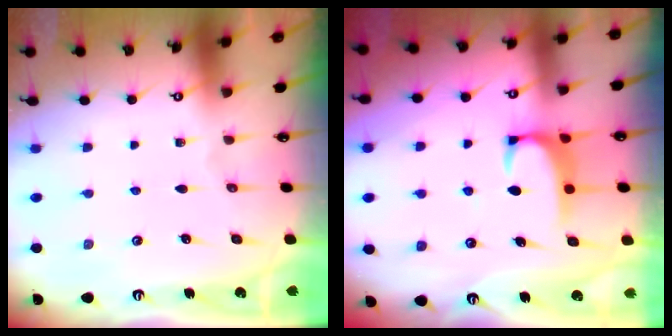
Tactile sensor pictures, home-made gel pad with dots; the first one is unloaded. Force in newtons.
{"total": 2.2, "press": 2.2, "slide": 0.3}